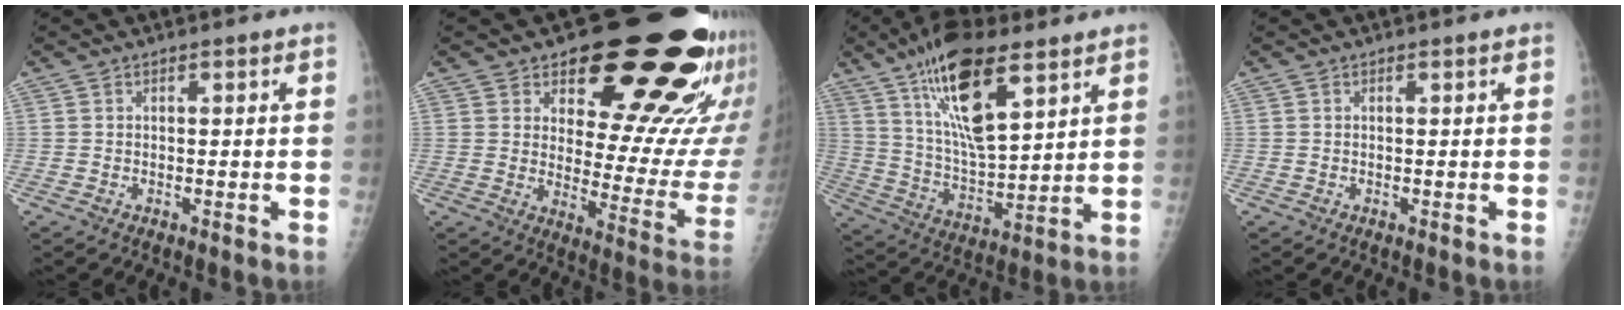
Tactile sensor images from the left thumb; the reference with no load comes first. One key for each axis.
{"total": 24.8, "fx": 16.3, "fy": 9.1, "fz": 16.4, "tx": -0.170, "ty": -0.100, "tz": 0.214}
{"total": 17.6, "fx": 9.8, "fy": 6.2, "fz": 13.3, "tx": -0.217, "ty": -0.045, "tz": 0.184}
{"total": 0.0}